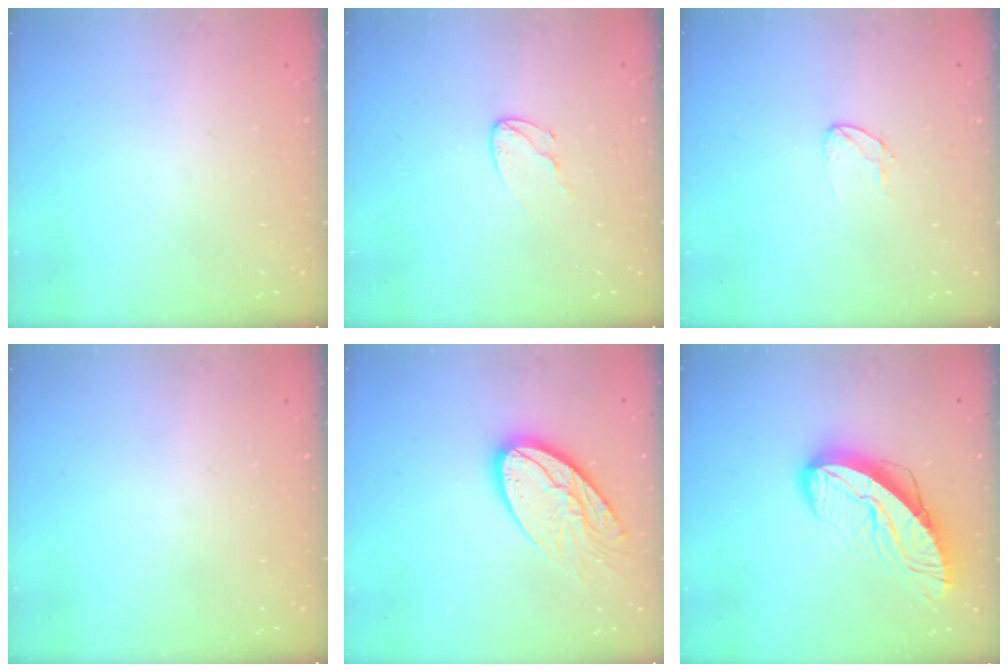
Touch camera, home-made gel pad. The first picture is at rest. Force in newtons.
{"total": 5.1, "press": 5.1, "slide": 0.4}
{"total": 4.8, "press": 4.7, "slide": 0.3}
{"total": 0.0}
{"total": 14.4, "press": 14.3, "slide": 1.2}
{"total": 12.4, "press": 12.4, "slide": 1.1}